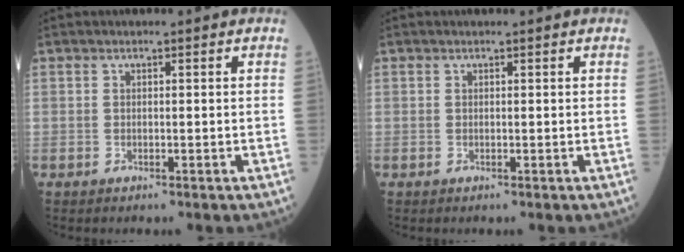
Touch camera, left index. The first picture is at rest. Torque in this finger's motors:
{"motor_torque": [0.38, -0.22, -0.06, -0.01]}